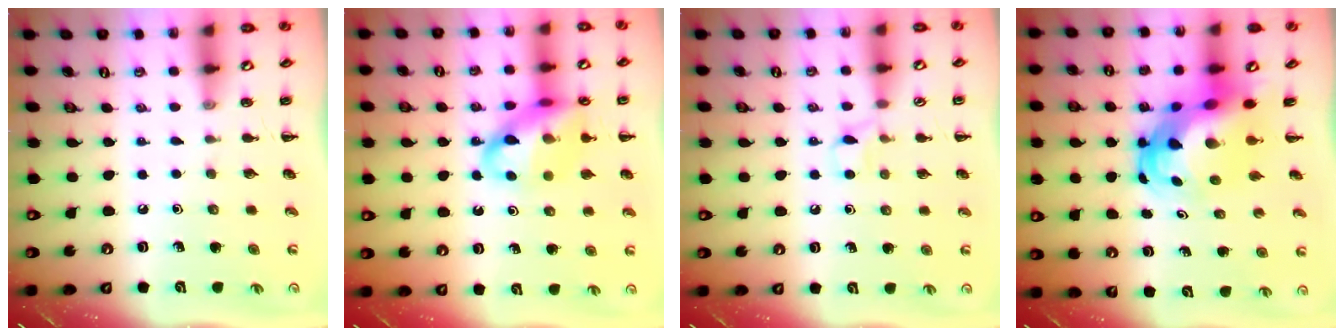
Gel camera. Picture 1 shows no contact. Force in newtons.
{"total": 15.6, "press": 15.3, "slide": 3.1}
{"total": 3.6, "press": 3.4, "slide": 1.3}
{"total": 8.7, "press": 8.4, "slide": 2.5}